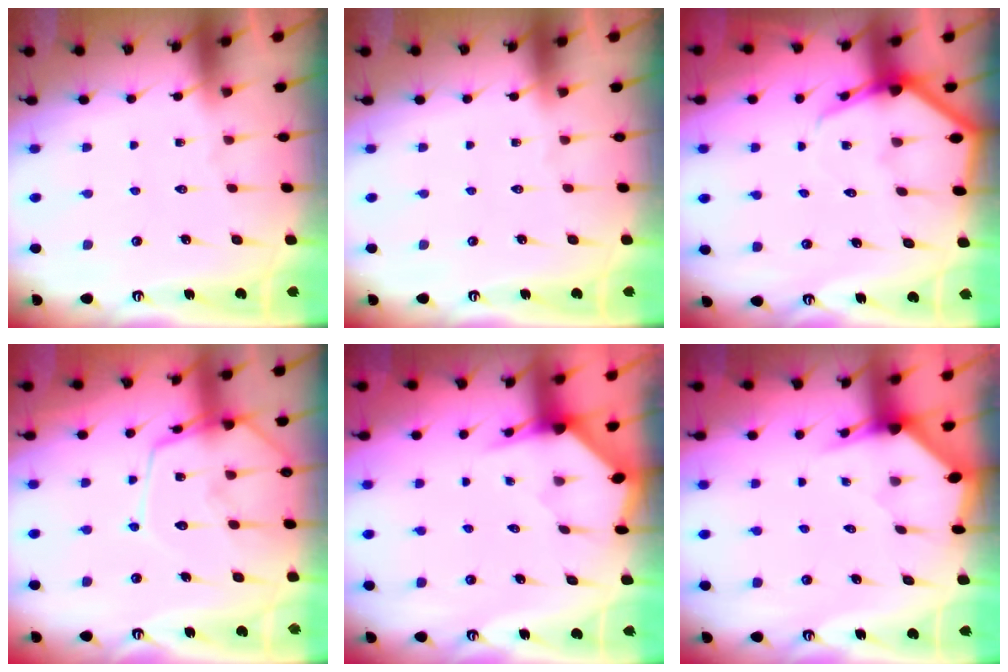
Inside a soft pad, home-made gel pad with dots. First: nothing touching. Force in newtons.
{"total": 0.0}
{"total": 5.4, "press": 5.3, "slide": 0.6}
{"total": 12.5, "press": 12.4, "slide": 1.0}
{"total": 3.3, "press": 3.3, "slide": 0.3}
{"total": 2.8, "press": 2.8, "slide": 0.2}